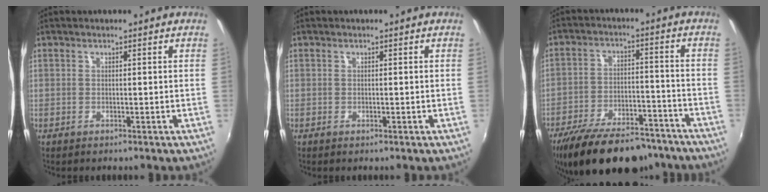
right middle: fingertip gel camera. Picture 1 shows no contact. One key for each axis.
{"total": 0.0}
{"total": 22.8, "fx": -18.3, "fy": 8.1, "fz": 10.8, "tx": -0.209, "ty": -0.016, "tz": -0.264}